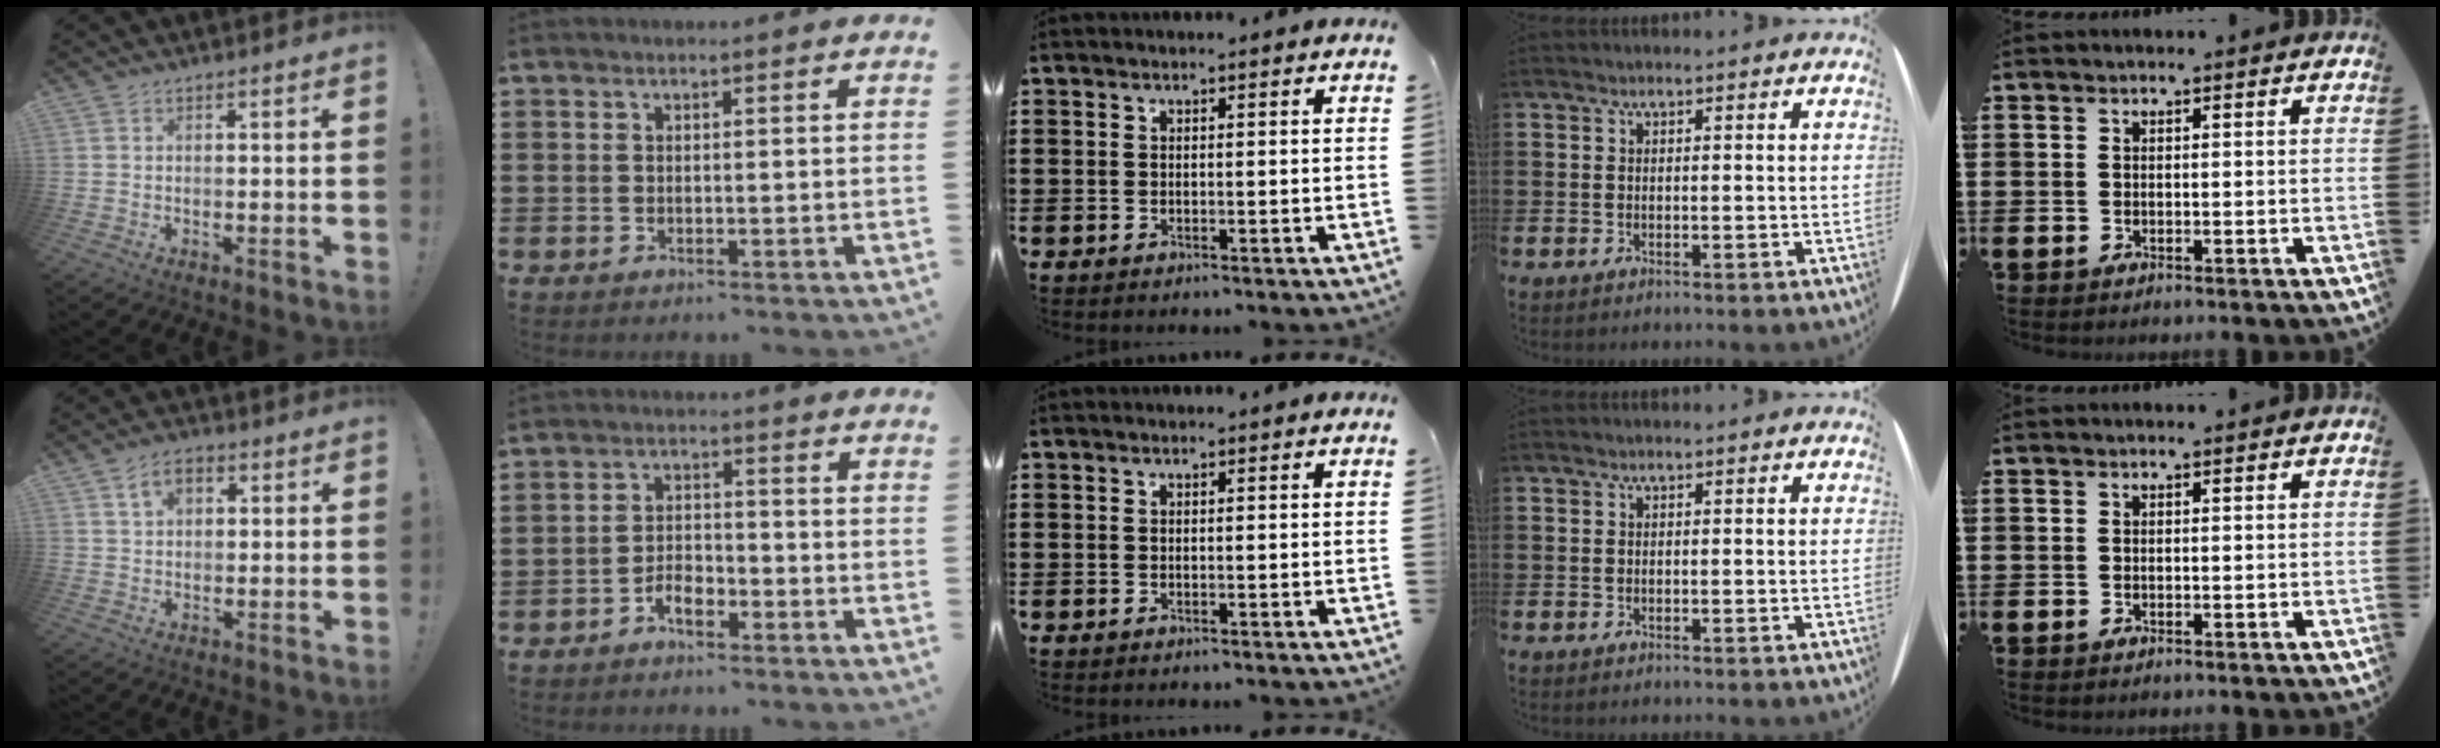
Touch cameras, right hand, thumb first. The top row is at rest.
{"thumb": {"total": 5.8, "force": [2.1, 3.7, 3.9], "torque": [-0.064, 0.004, 0.039]}, "index": {"total": 3.3, "force": [-2.4, 1.4, 1.7], "torque": [-0.033, 0.006, -0.048]}}